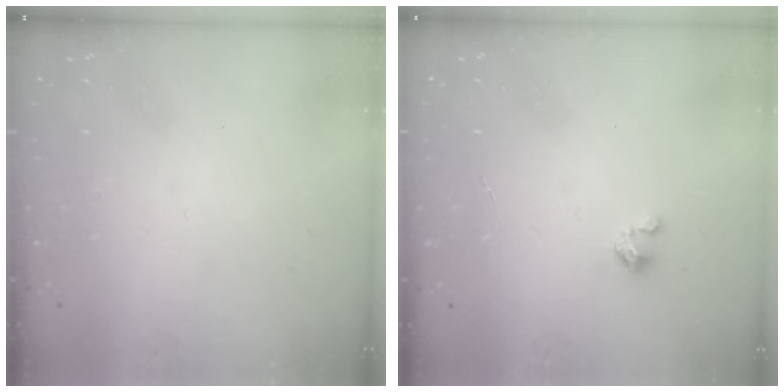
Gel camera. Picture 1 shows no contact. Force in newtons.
{"total": 0.0}